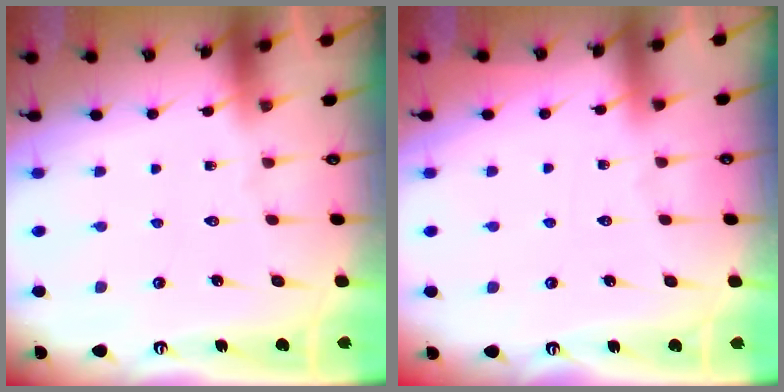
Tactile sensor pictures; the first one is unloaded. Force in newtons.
{"total": 2.2, "press": 2.2, "slide": 0.3}